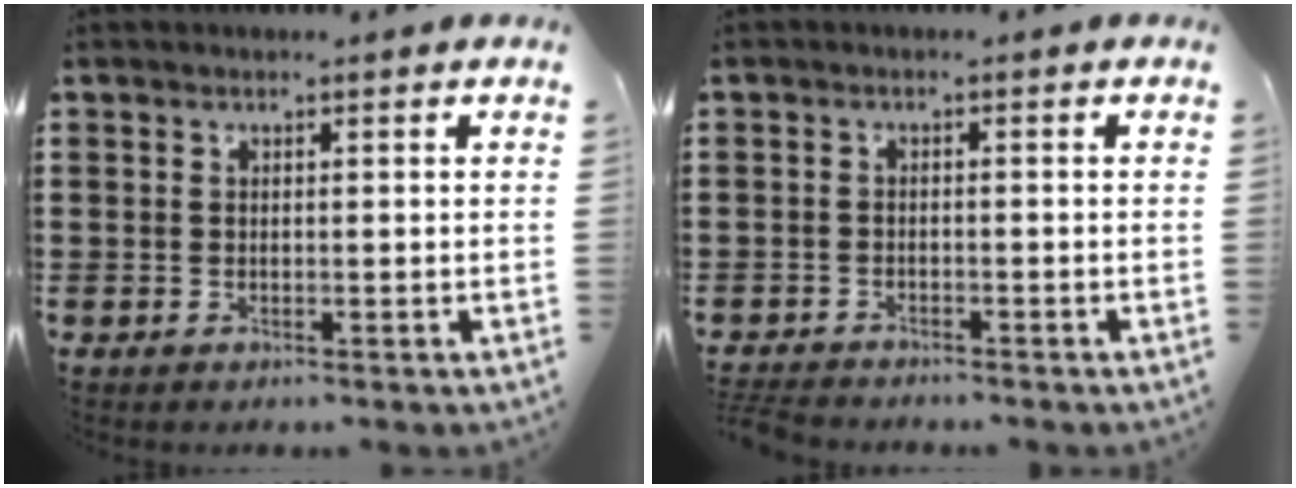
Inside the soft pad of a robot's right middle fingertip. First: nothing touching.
{"total": 2.0, "force": [-2.0, 0.1, 0.3], "torque": [-0.015, -0.004, -0.045]}